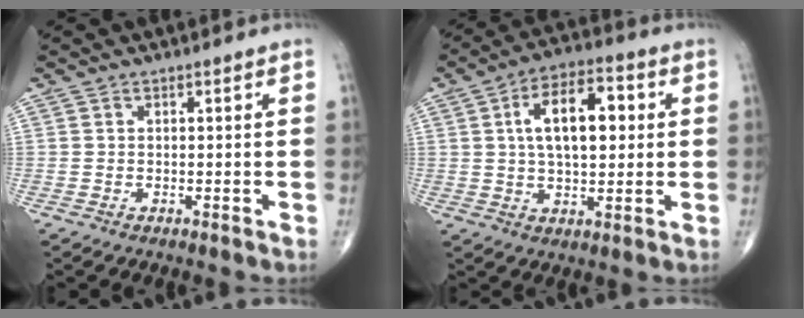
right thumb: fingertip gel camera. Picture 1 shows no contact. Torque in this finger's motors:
{"motor_torque": [0.34, 3.03, 1.60, 0.30, 0.39]}